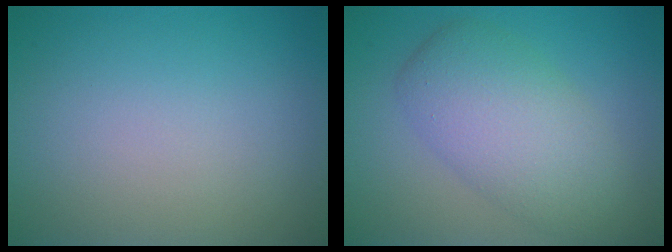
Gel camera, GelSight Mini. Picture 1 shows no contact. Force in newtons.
{"total": 6.2, "press": 6.2, "slide": 0.3}